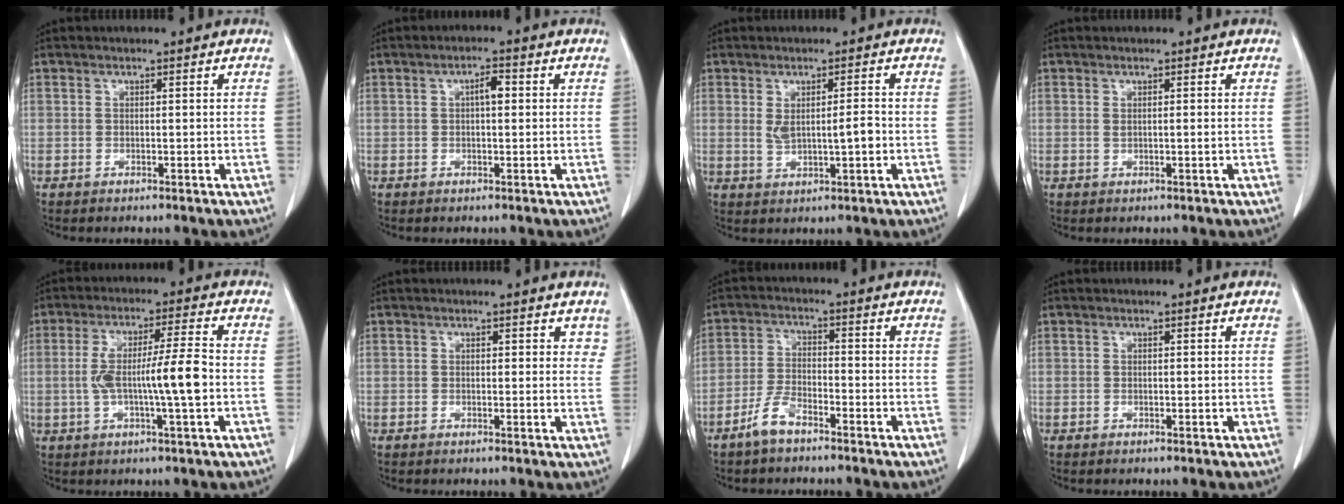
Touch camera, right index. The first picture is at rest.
{"total": 2.5, "force": [0.4, 0.8, 2.4], "torque": [-0.039, 0.005, 0.006]}
{"total": 4.2, "force": [0.2, 1.0, 4.1], "torque": [-0.073, 0.001, 0.010]}
{"total": 0.9, "force": [0.1, 0.1, 0.9], "torque": [-0.021, -0.003, 0.005]}
{"total": 9.3, "force": [-1.2, 0.1, 9.2], "torque": [-0.170, 0.008, -0.022]}
{"total": 2.2, "force": [1.5, 1.3, 0.9], "torque": [0.008, 0.000, 0.011]}
{"total": 4.7, "force": [-3.4, 1.5, 2.8], "torque": [-0.064, 0.002, -0.065]}
{"total": 0.0}